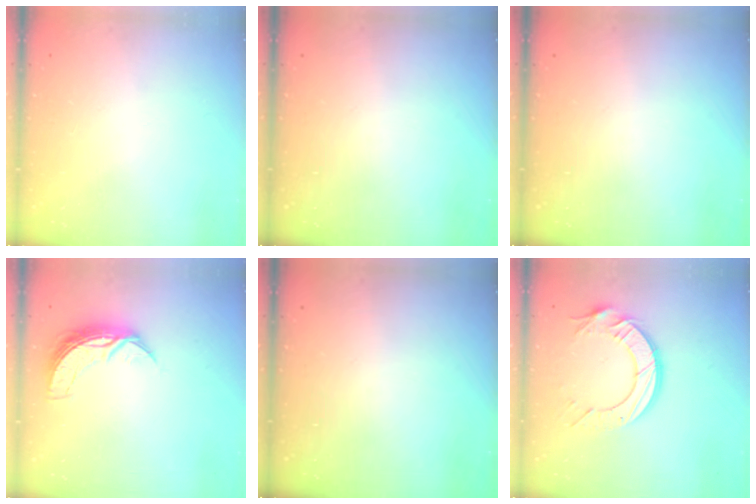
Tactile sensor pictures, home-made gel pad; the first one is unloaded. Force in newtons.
{"total": 0.0}
{"total": 0.0}
{"total": 7.1, "press": 7.1, "slide": 0.4}
{"total": 0.0}
{"total": 12.1, "press": 12.1, "slide": 1.0}